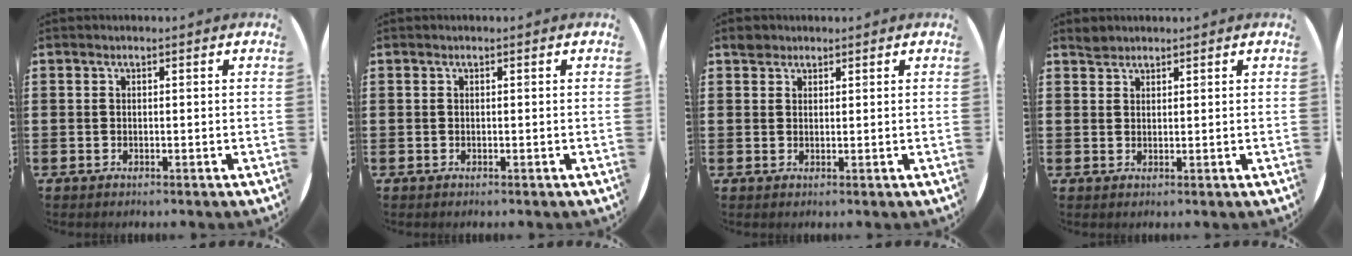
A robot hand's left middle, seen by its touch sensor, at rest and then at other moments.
{"total": 0.0}
{"total": 1.5, "force": [1.4, 0.7, 0.1], "torque": [0.004, -0.001, 0.025]}
{"total": 1.4, "force": [1.3, 0.4, -0.1], "torque": [-0.002, 0.002, 0.026]}